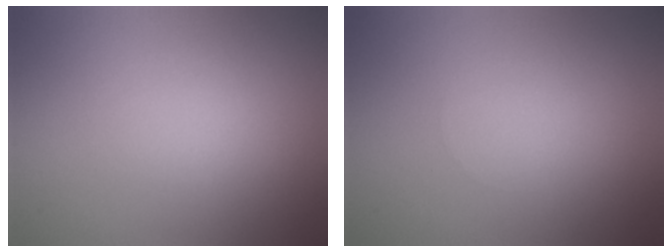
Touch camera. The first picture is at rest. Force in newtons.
{"total": 0.0}